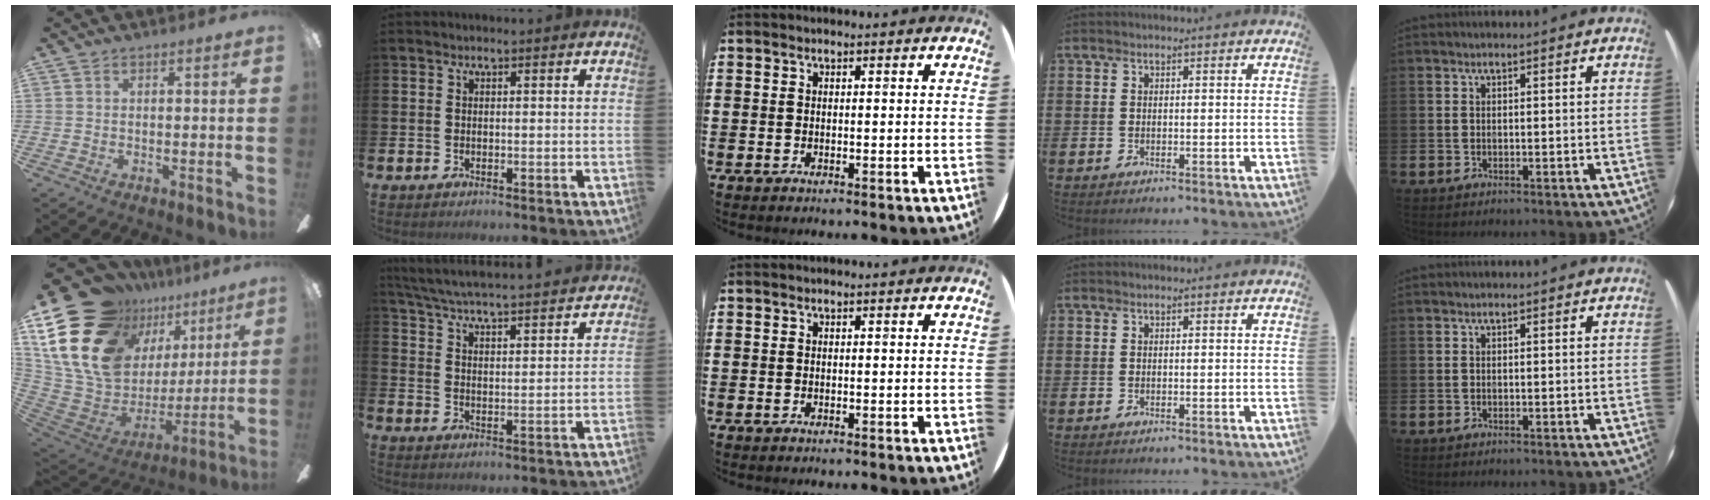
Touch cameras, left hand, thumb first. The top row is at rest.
{"thumb": {"total": 22.6, "force": [12.9, 14.4, 11.7], "torque": [-0.241, -0.097, 0.261]}, "index": {"total": 5.7, "force": [5.6, 0.1, 1.3], "torque": [-0.048, -0.049, 0.094]}}